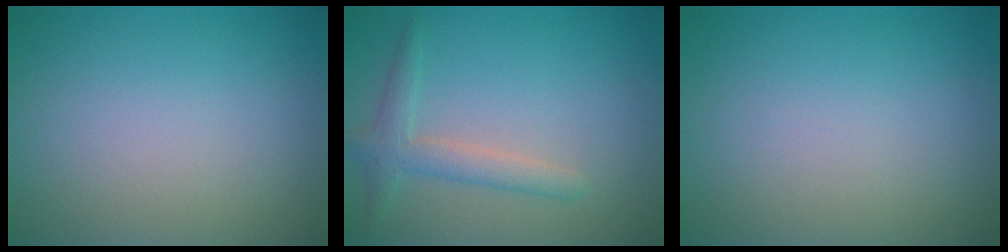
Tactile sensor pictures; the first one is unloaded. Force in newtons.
{"total": 2.6, "press": 2.6, "slide": 0.1}
{"total": 0.0}